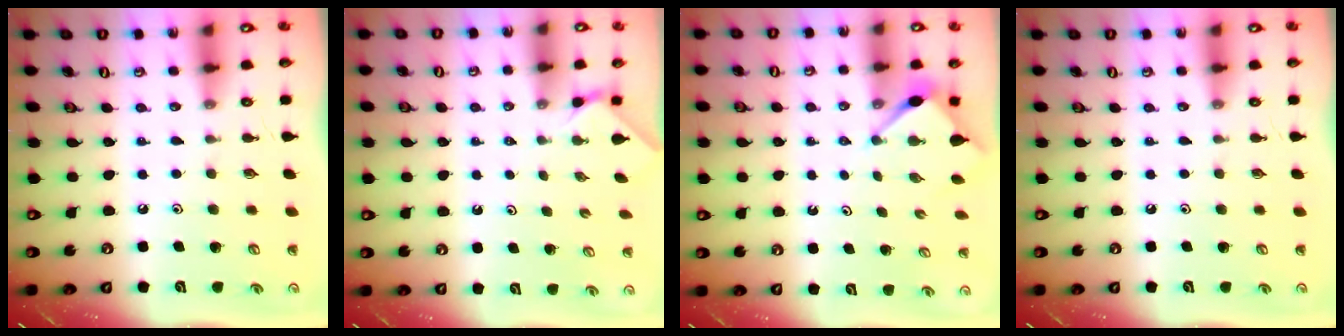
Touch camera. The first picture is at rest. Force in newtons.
{"total": 0.7, "press": 0.6, "slide": 0.3}
{"total": 3.4, "press": 3.4, "slide": 0.4}
{"total": 0.0}